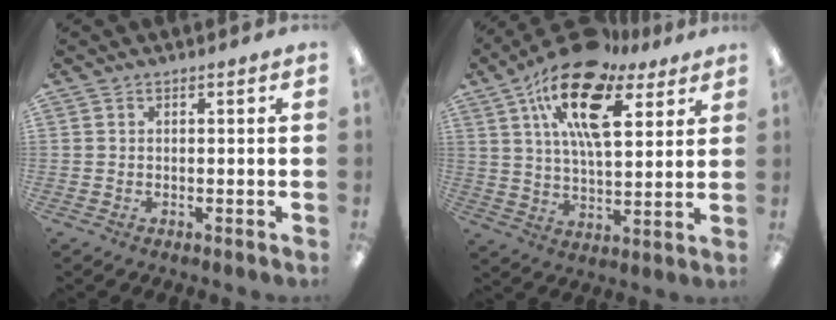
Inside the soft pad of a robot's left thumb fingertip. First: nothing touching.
{"total": 20.2, "force": [11.1, 9.1, 14.2], "torque": [-0.249, -0.042, 0.188]}